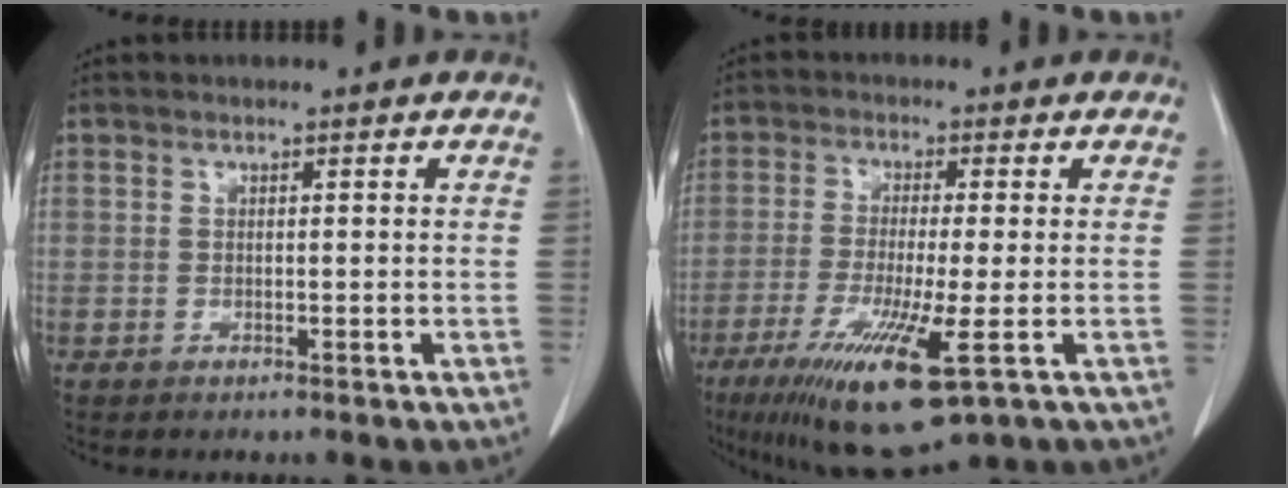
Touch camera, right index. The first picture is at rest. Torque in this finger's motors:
{"motor_torque": [1.81, -0.33, 0.73, 0.21]}